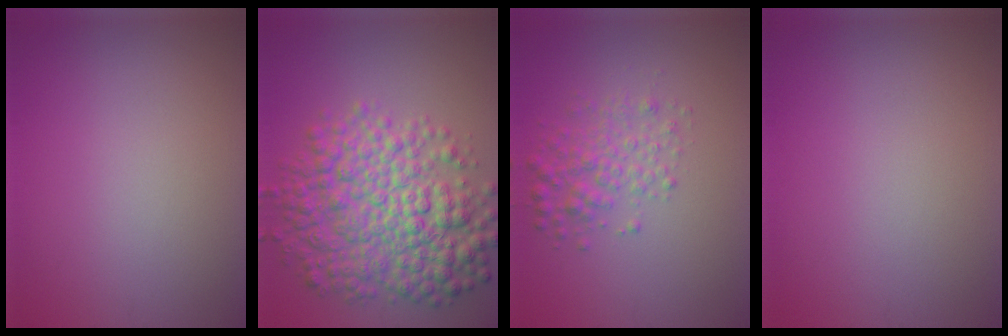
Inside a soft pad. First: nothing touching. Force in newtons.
{"total": 9.1, "press": 9.1, "slide": 0.1}
{"total": 3.0, "press": 3.0, "slide": 0.1}
{"total": 0.0}